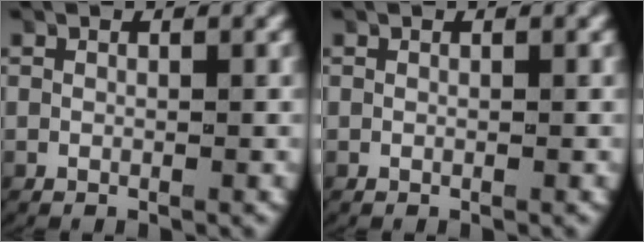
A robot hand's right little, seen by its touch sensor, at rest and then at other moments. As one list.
[{"total": 0.0}]